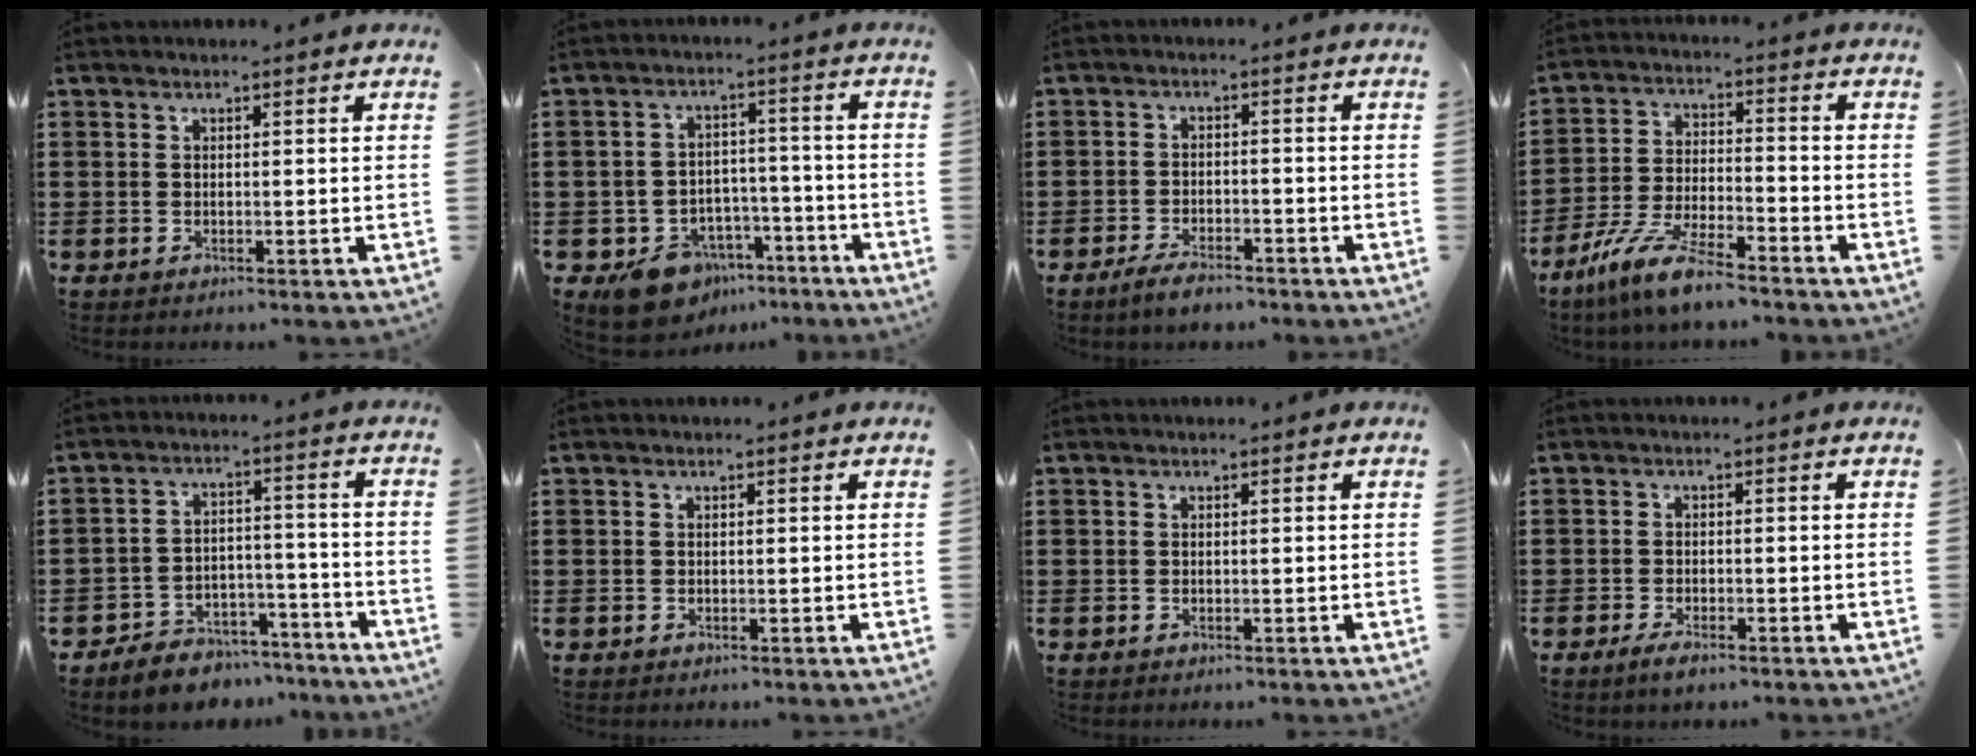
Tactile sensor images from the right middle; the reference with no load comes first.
{"total": 7.4, "force": [-5.9, 4.1, 2.0], "torque": [-0.047, 0.026, -0.111]}
{"total": 3.4, "force": [-3.0, 0.8, 1.3], "torque": [-0.031, 0.004, -0.061]}
{"total": 8.8, "force": [-7.4, 0.7, 4.6], "torque": [-0.101, 0.000, -0.148]}
{"total": 5.9, "force": [-5.7, 1.5, 0.2], "torque": [-0.004, 0.022, -0.113]}
{"total": 0.0}
{"total": 0.0}
{"total": 1.9, "force": [-1.3, 0.5, 1.2], "torque": [-0.030, -0.002, -0.028]}